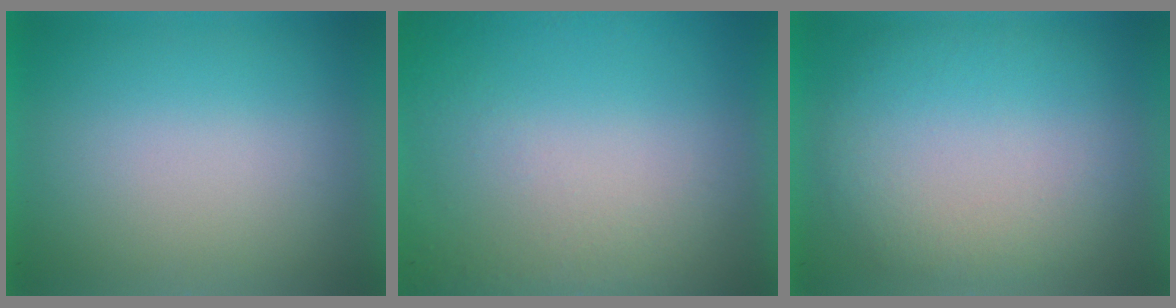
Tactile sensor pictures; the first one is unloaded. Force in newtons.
{"total": 5.1}
{"total": 2.2}